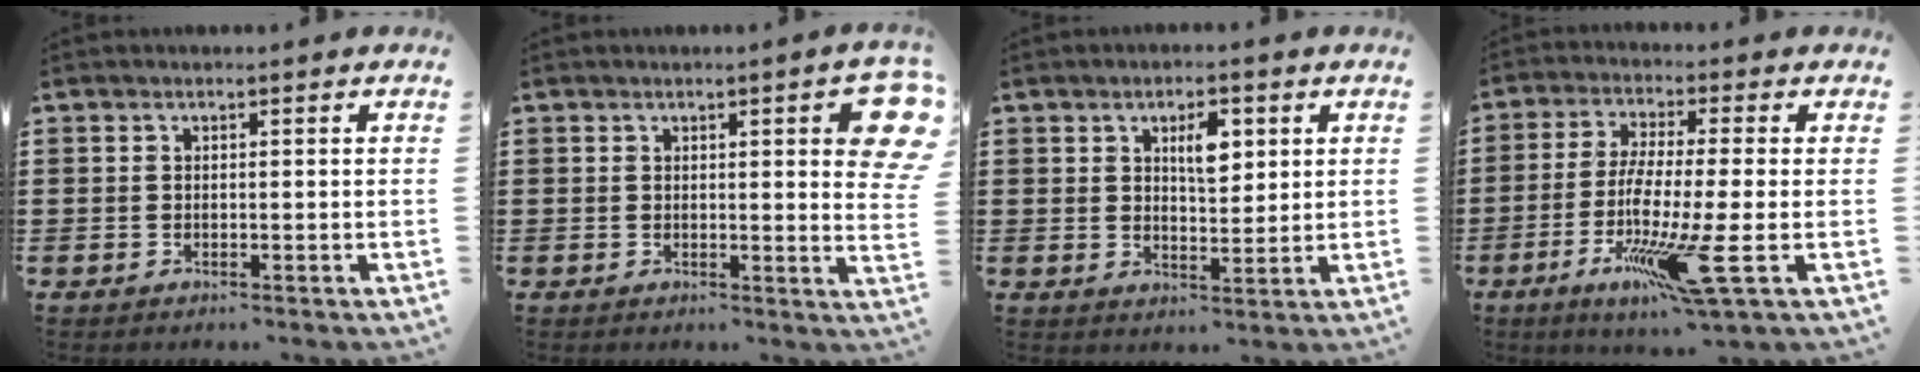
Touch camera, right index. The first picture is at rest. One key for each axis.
{"total": 6.3, "fx": 2.2, "fy": 1.3, "fz": 5.8, "tx": -0.077, "ty": -0.004, "tz": 0.033}
{"total": 4.7, "fx": 1.9, "fy": 2.0, "fz": 3.8, "tx": -0.058, "ty": 0.001, "tz": 0.025}
{"total": 11.7, "fx": -4.1, "fy": -0.4, "fz": 10.9, "tx": -0.222, "ty": -0.025, "tz": -0.081}